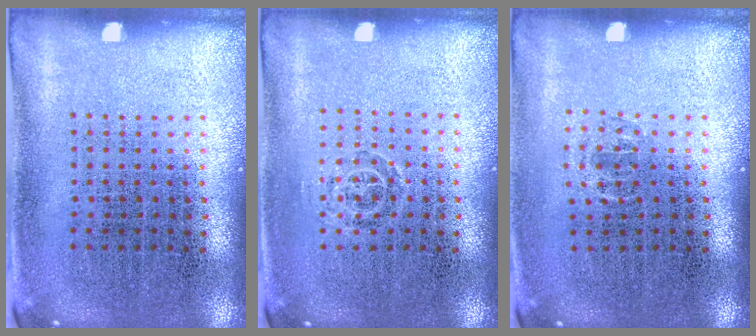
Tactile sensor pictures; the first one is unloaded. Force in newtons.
{"total": 0.7, "press": 0.5, "slide": 0.5}
{"total": 0.6, "press": 0.4, "slide": 0.4}